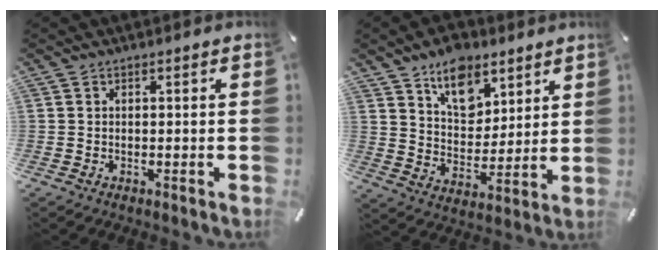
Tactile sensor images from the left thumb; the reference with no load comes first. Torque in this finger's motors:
{"motor_torque": [2.05, 1.24, 1.40, -1.24, 0.17]}